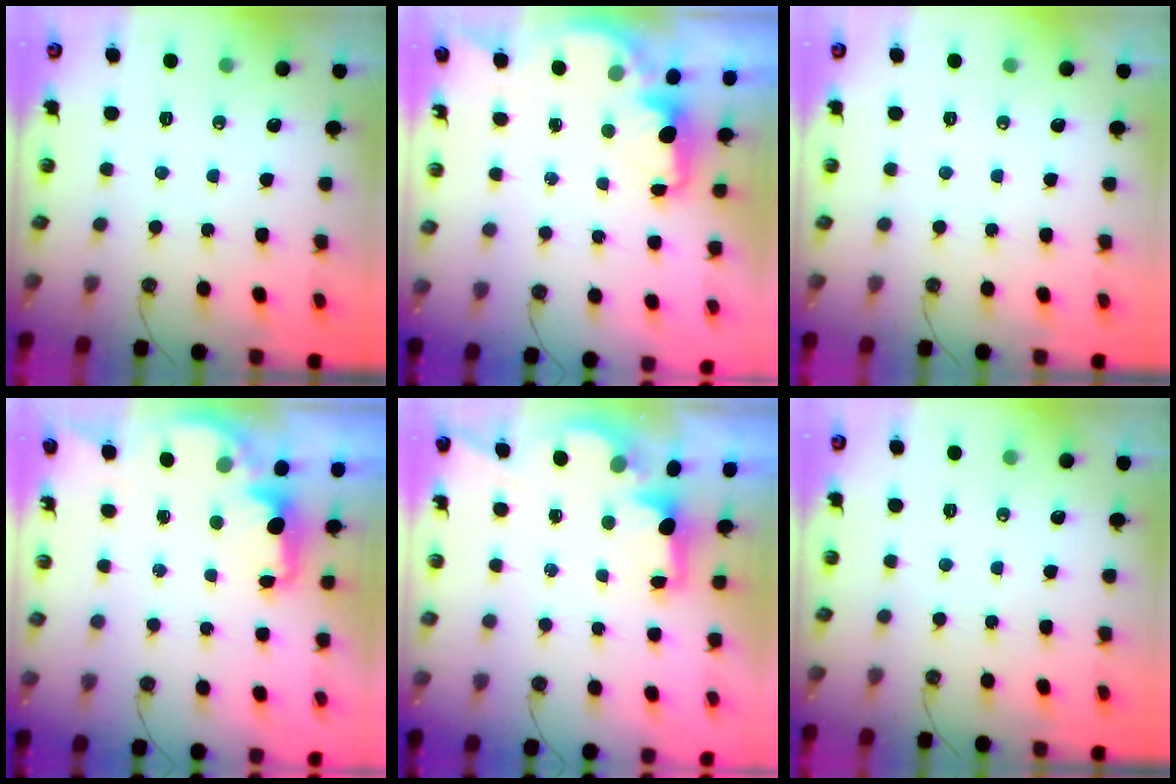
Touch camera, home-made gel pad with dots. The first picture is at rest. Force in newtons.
{"total": 2.0, "press": 1.9, "slide": 0.6}
{"total": 0.0}
{"total": 2.4, "press": 2.2, "slide": 0.8}
{"total": 2.1, "press": 1.9, "slide": 0.8}
{"total": 0.0}